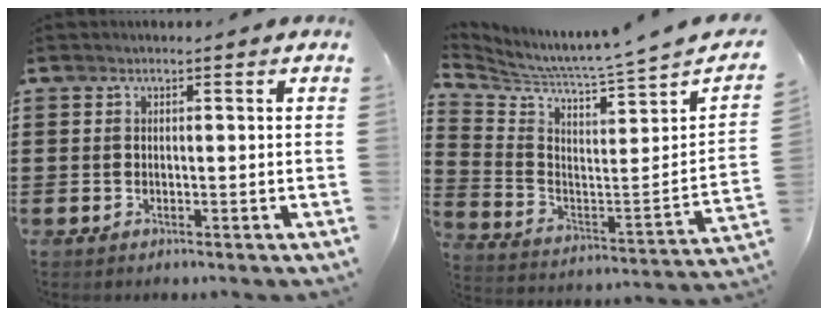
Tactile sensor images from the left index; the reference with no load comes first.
{"total": 4.2, "force": [3.7, -1.7, 0.8], "torque": [-0.040, -0.069, 0.052]}